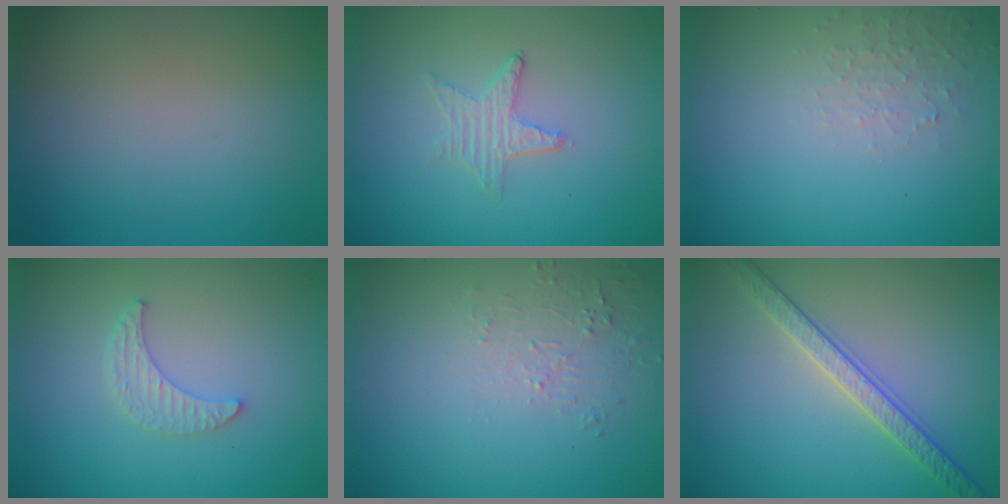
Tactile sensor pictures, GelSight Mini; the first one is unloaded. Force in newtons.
{"total": 0.9, "press": 0.9, "slide": 0.2}
{"total": 1.8, "press": 1.8, "slide": 0.4}
{"total": 2.0, "press": 1.9, "slide": 0.5}
{"total": 1.6, "press": 0.4, "slide": 1.6}
{"total": 3.3, "press": 3.2, "slide": 0.7}